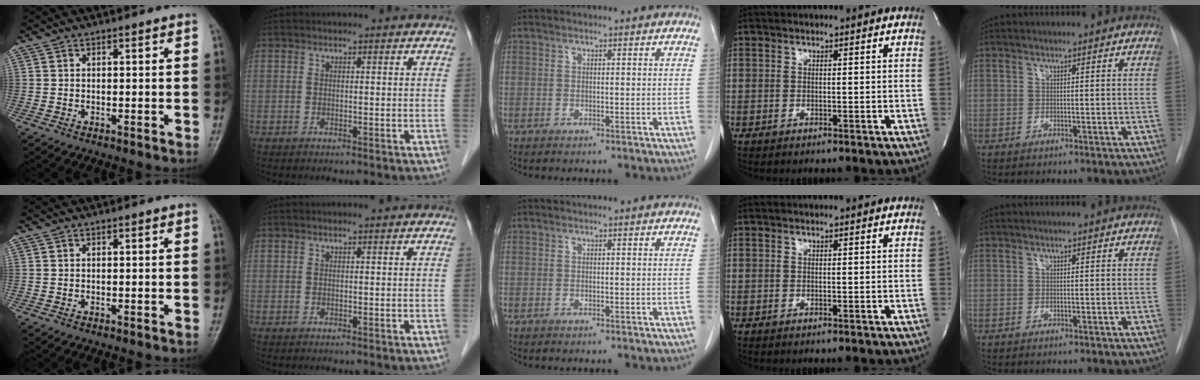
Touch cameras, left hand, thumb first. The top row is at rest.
{}